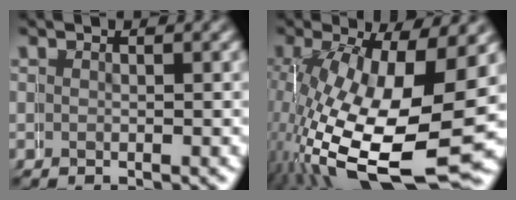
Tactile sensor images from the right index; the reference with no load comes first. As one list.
[{"total": 11.8, "force": [-1.6, 6.0, 10.0], "torque": [-0.217, -0.063, 0.015]}]